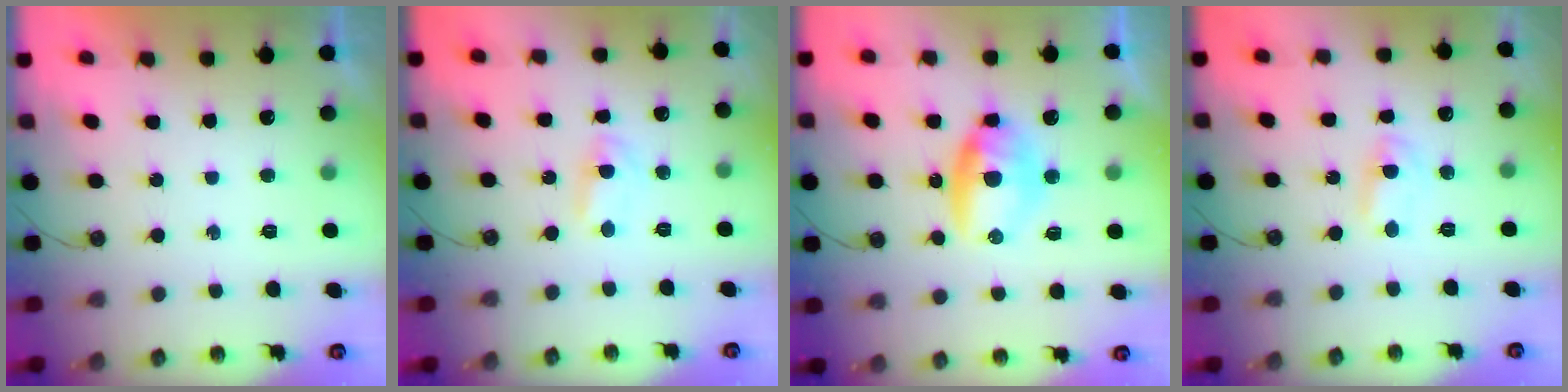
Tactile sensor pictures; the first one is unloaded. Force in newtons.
{"total": 1.6, "press": 1.6, "slide": 0.3}
{"total": 9.8, "press": 9.8, "slide": 0.7}
{"total": 1.7, "press": 1.7, "slide": 0.2}